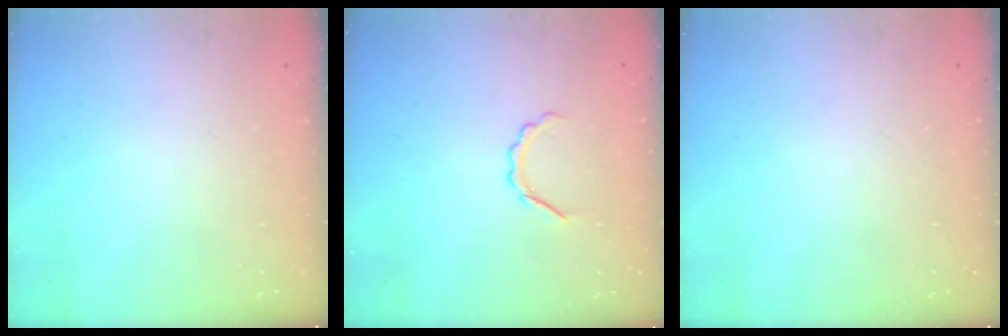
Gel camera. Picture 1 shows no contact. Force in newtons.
{"total": 3.8, "press": 3.7, "slide": 0.6}
{"total": 0.0}